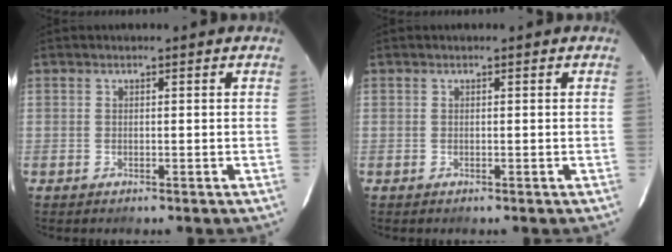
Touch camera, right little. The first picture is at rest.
{"total": 0.0}